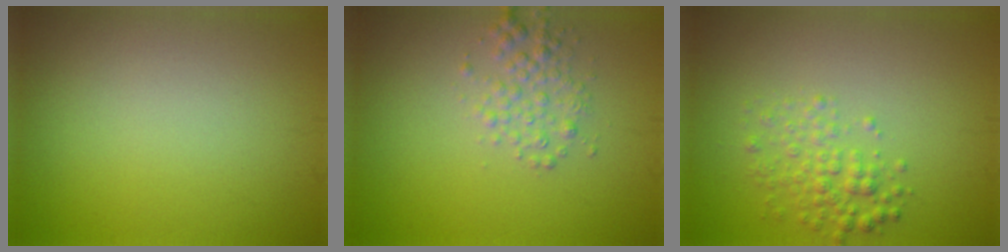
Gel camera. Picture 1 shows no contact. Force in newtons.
{"total": 2.2, "press": 2.2, "slide": 0.0}
{"total": 2.7, "press": 2.7, "slide": 0.1}